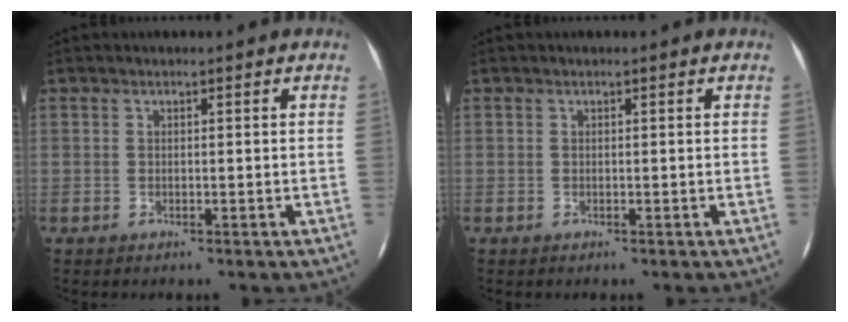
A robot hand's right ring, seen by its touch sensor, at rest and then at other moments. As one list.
[{"total": 0.0}]